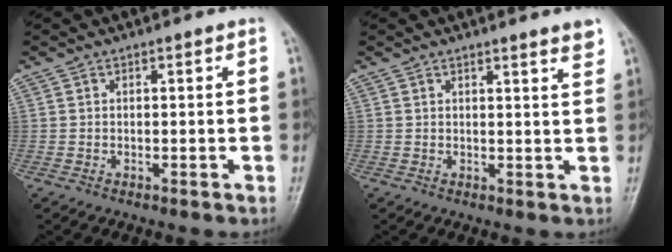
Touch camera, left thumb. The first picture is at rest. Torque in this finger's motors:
{"motor_torque": [-0.06, -0.06, -0.25, -0.19, 0.05]}